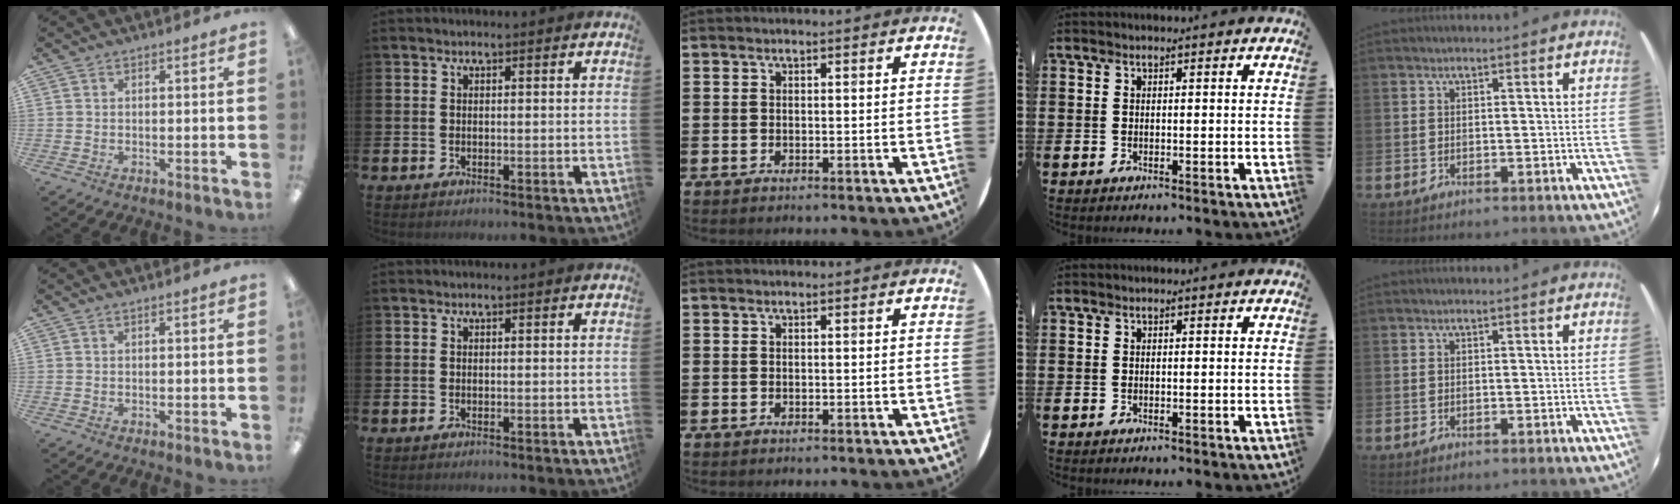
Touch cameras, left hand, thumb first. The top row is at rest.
{}